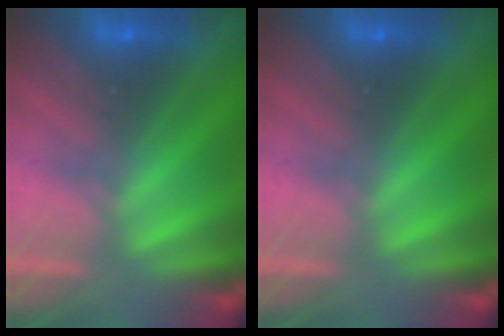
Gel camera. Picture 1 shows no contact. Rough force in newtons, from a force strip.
{"total": 0.0}